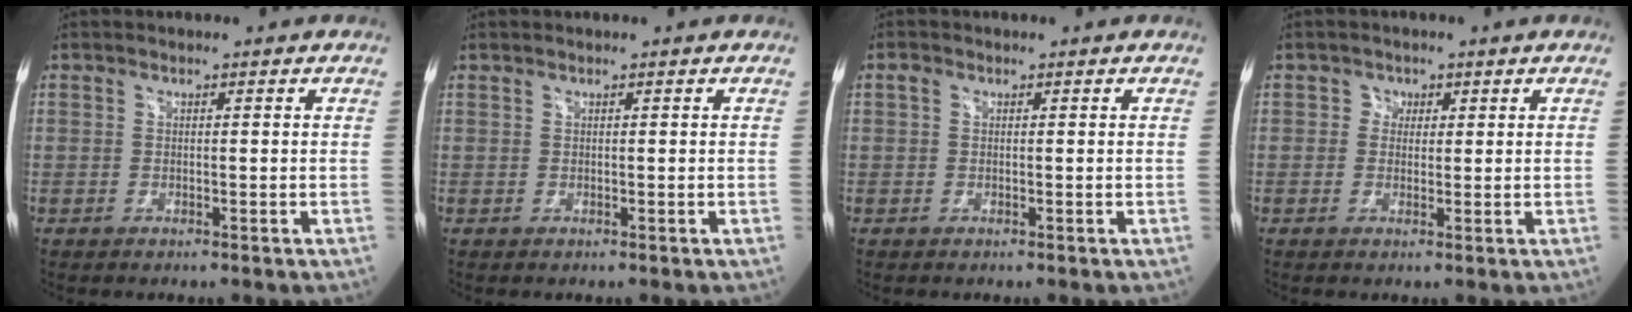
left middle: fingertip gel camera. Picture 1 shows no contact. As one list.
[{"total": 0.0}, {"total": 0.9, "force": [0.3, 0.7, 0.5], "torque": [-0.011, 0.007, 0.004]}, {"total": 1.8, "force": [0.6, 1.7, 0.3], "torque": [0.001, 0.000, 0.002]}]